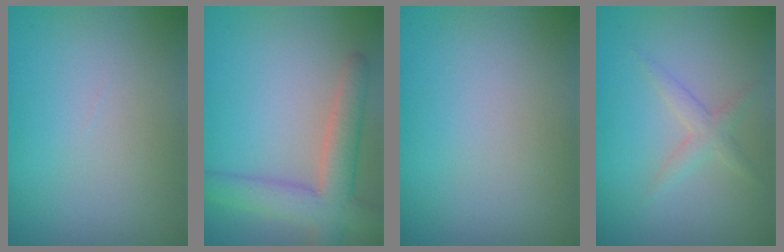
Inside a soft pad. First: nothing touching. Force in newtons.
{"total": 5.6, "press": 5.6, "slide": 0.4}
{"total": 0.0}
{"total": 1.7, "press": 1.7, "slide": 0.1}